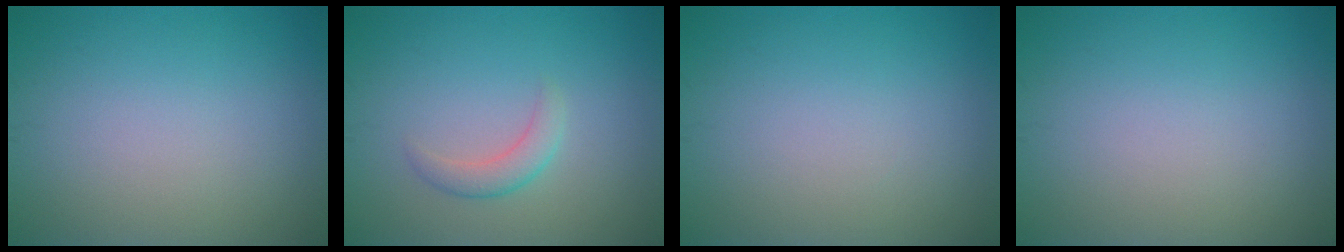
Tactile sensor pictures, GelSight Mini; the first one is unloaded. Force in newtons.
{"total": 1.9, "press": 1.9, "slide": 0.1}
{"total": 0.0}
{"total": 0.0}